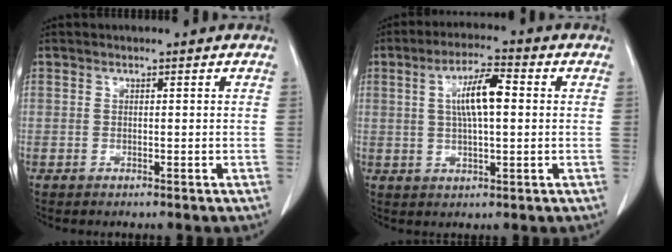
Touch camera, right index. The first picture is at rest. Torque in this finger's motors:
{"motor_torque": [0.40, 0.21, 0.29, 0.11]}